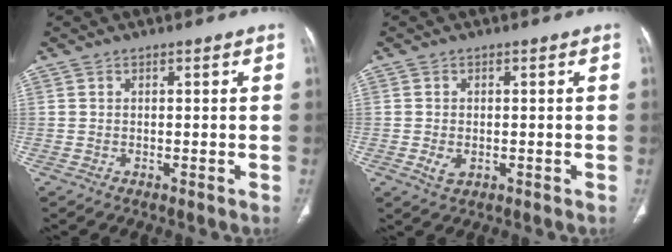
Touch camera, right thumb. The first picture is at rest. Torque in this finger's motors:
{"motor_torque": [-0.19, 0.12, -0.21, 0.06, 0.08]}